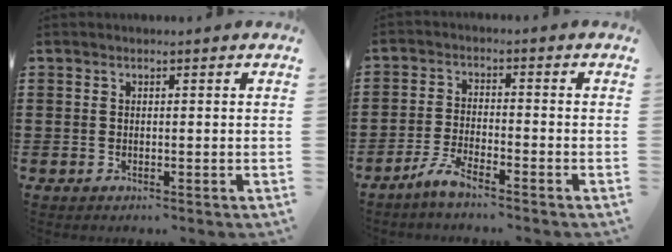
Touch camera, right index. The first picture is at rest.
{"total": 3.9, "force": [-3.3, 0.2, 1.9], "torque": [-0.054, -0.001, -0.069]}